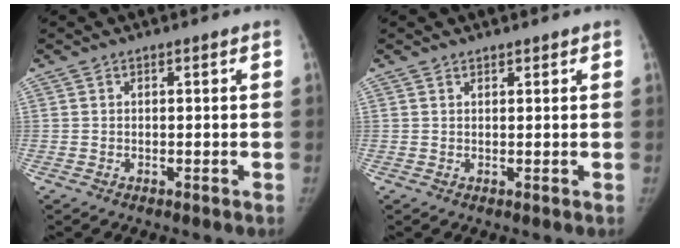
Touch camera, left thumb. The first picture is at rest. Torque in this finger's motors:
{"motor_torque": [-0.20, -0.06, -0.42, 0.26, -0.01]}